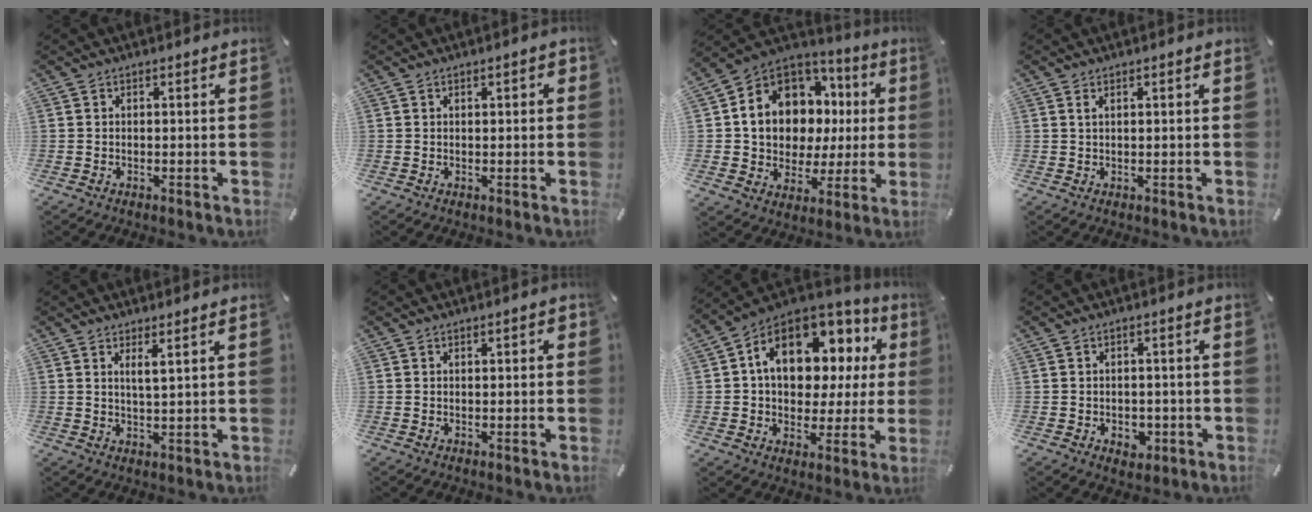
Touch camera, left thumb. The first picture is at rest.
{"total": 1.5, "force": [0.0, 0.9, 1.2], "torque": [-0.014, 0.002, -0.003]}
{"total": 12.4, "force": [3.4, 10.3, 6.1], "torque": [-0.114, -0.041, 0.072]}
{"total": 1.3, "force": [0.4, 0.4, 1.2], "torque": [-0.023, 0.001, 0.006]}
{"total": 3.2, "force": [1.9, 0.0, 2.6], "torque": [-0.055, -0.003, 0.032]}
{"total": 1.2, "force": [0.0, 0.7, 1.0], "torque": [-0.010, 0.001, -0.003]}
{"total": 16.1, "force": [5.3, 10.8, 10.6], "torque": [-0.170, -0.022, 0.096]}
{"total": 3.5, "force": [-1.0, 2.8, 1.9], "torque": [-0.022, 0.003, -0.017]}